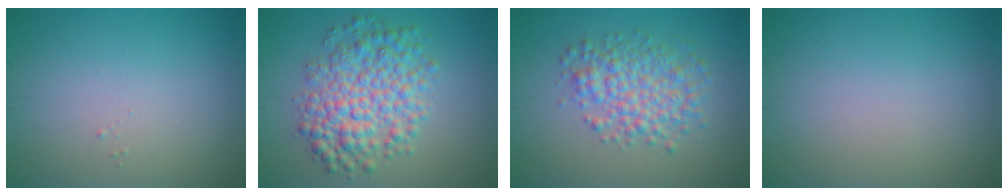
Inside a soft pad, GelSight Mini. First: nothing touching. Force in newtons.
{"total": 6.7, "press": 6.7, "slide": 0.1}
{"total": 4.7, "press": 4.7, "slide": 0.1}
{"total": 0.0}